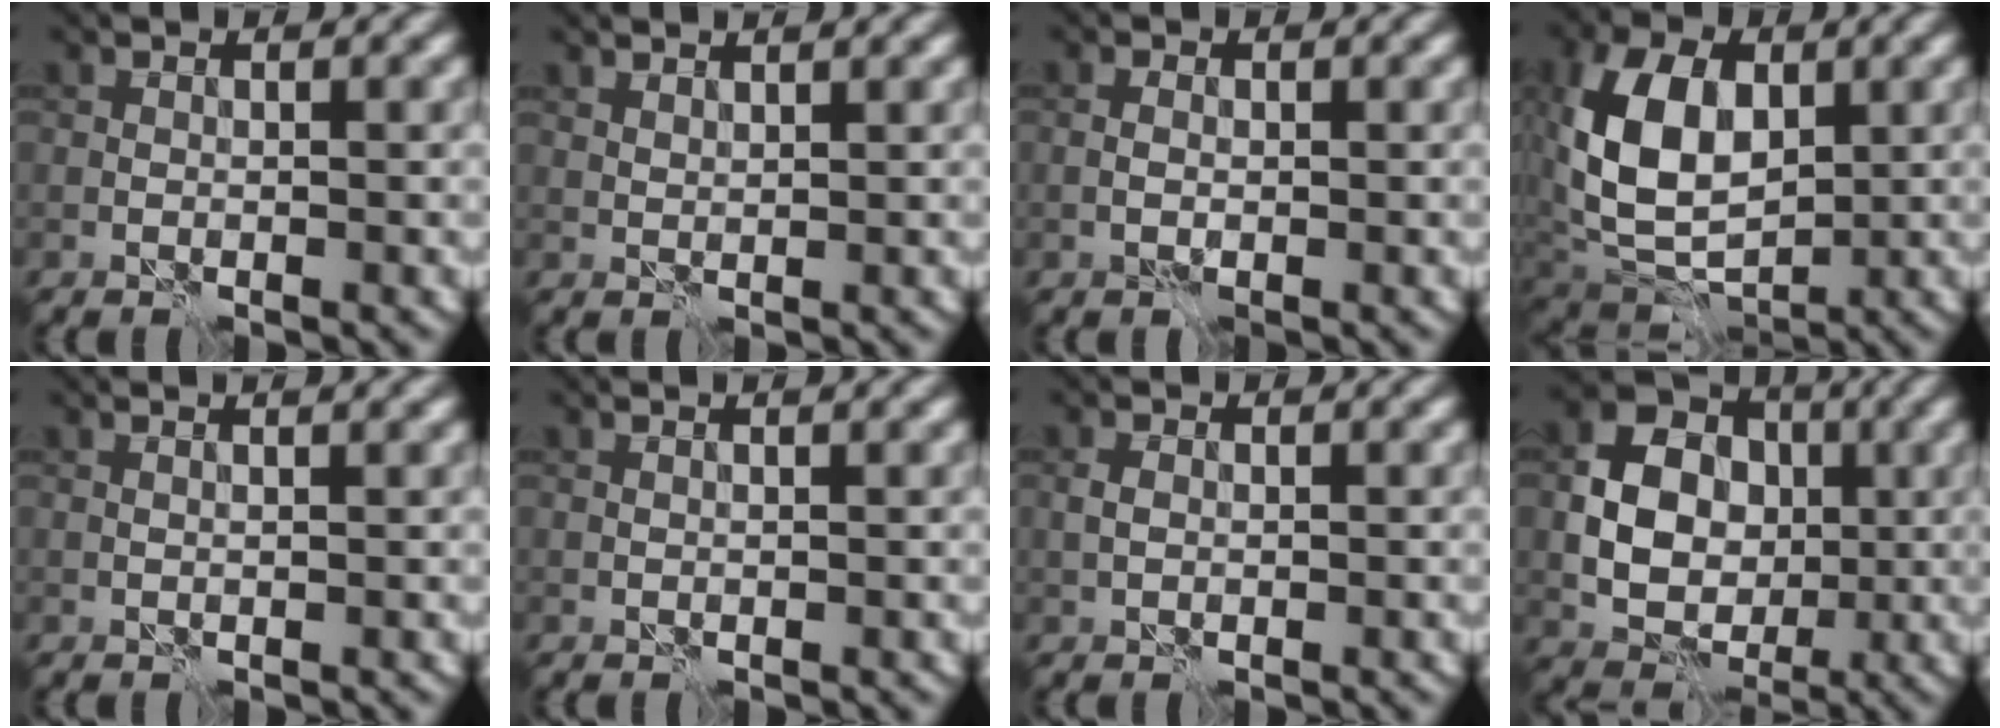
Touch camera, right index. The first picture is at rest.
{"total": 1.6, "force": [1.4, 0.3, 0.7], "torque": [-0.011, 0.001, 0.018]}
{"total": 1.5, "force": [-0.3, 0.9, 1.1], "torque": [-0.022, 0.002, -0.005]}
{"total": 9.8, "force": [1.5, 6.5, 7.2], "torque": [-0.158, 0.001, 0.022]}
{"total": 2.4, "force": [1.5, 1.0, 1.7], "torque": [-0.005, 0.010, -0.006]}
{"total": 1.2, "force": [0.8, 0.3, 0.8], "torque": [-0.009, -0.003, 0.003]}
{"total": 1.0, "force": [0.1, 0.8, 0.7], "torque": [-0.015, 0.003, 0.000]}
{"total": 7.6, "force": [0.0, 6.1, 4.4], "torque": [-0.079, 0.001, -0.005]}